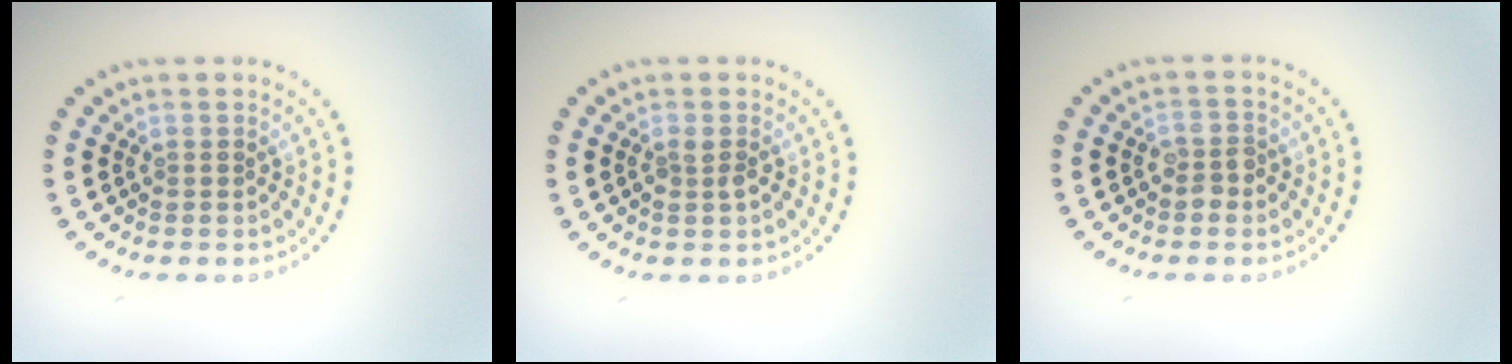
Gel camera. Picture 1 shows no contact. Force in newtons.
{"total": 0.9, "press": 0.9, "slide": 0.3}
{"total": 1.7, "press": 1.6, "slide": 0.4}